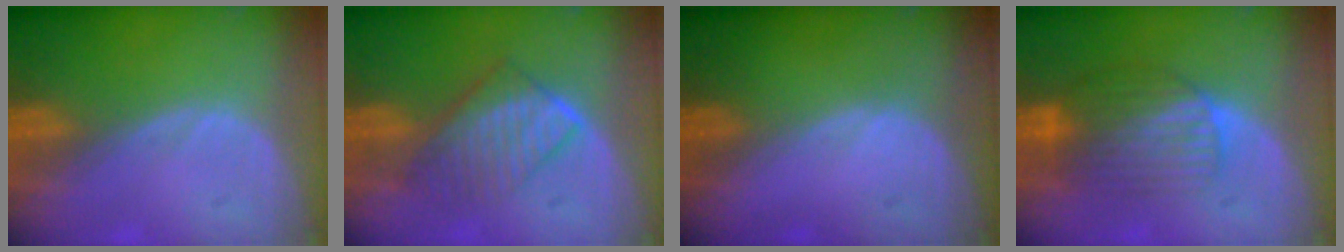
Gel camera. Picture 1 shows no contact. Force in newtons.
{"total": 6.6, "press": 6.4, "slide": 1.8}
{"total": 0.6, "press": 0.1, "slide": 0.6}
{"total": 7.4, "press": 7.2, "slide": 1.7}